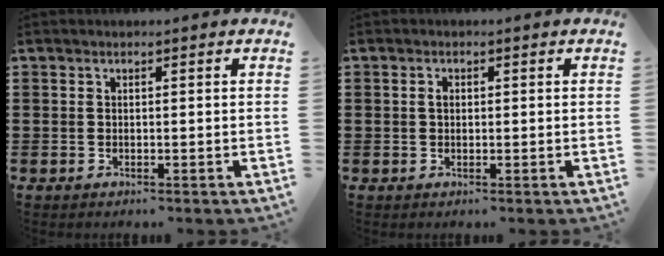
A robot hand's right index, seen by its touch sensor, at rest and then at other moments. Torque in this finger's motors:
{"motor_torque": [0.36, -0.08, 0.13, 0.05]}